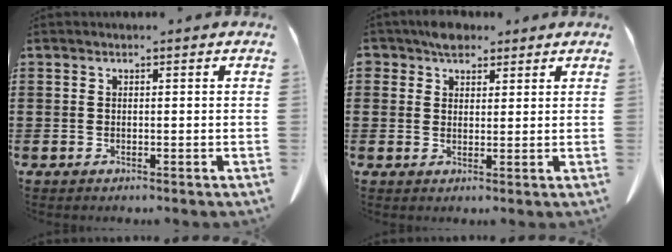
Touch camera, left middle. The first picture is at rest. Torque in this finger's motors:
{"motor_torque": [1.53, 0.61, 0.28, 0.20]}